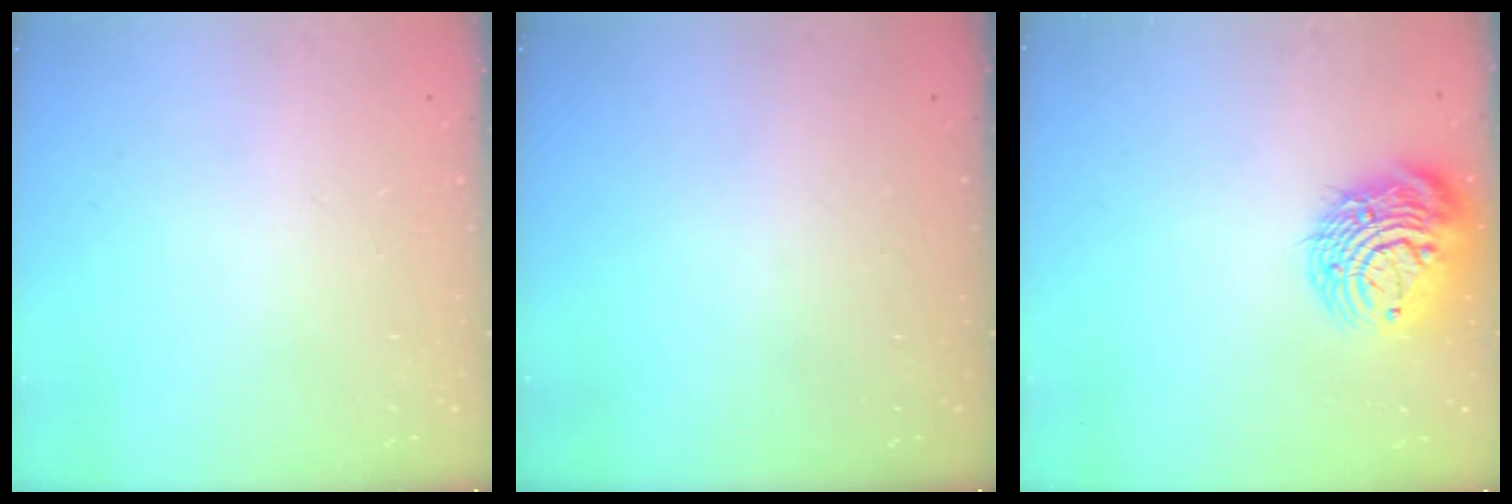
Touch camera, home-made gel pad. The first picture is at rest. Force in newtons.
{"total": 0.0}
{"total": 14.4, "press": 14.3, "slide": 1.5}